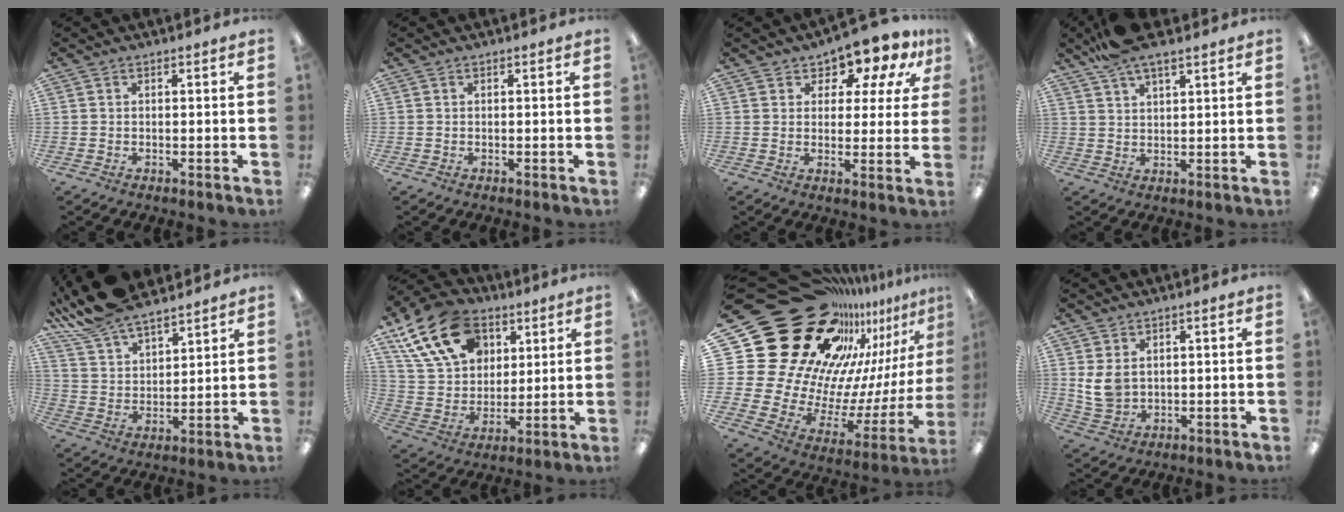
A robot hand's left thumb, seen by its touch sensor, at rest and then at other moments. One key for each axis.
{"total": 0.0}
{"total": 9.1, "fx": 7.4, "fy": 4.3, "fz": 2.9, "tx": -0.057, "ty": -0.057, "tz": 0.135}
{"total": 7.3, "fx": 5.8, "fy": 1.7, "fz": 3.9, "tx": -0.082, "ty": -0.025, "tz": 0.106}
{"total": 12.9, "fx": 11.5, "fy": 3.8, "fz": 4.5, "tx": -0.117, "ty": -0.060, "tz": 0.216}
{"total": 20.6, "fx": 10.2, "fy": 14.2, "fz": 10.7, "tx": -0.197, "ty": -0.027, "tz": 0.191}
{"total": 30.5, "fx": 17.5, "fy": 19.8, "fz": 15.2, "tx": -0.220, "ty": -0.190, "tz": 0.387}
{"total": 5.9, "fx": 1.5, "fy": 4.4, "fz": 3.7, "tx": -0.078, "ty": 0.001, "tz": 0.029}